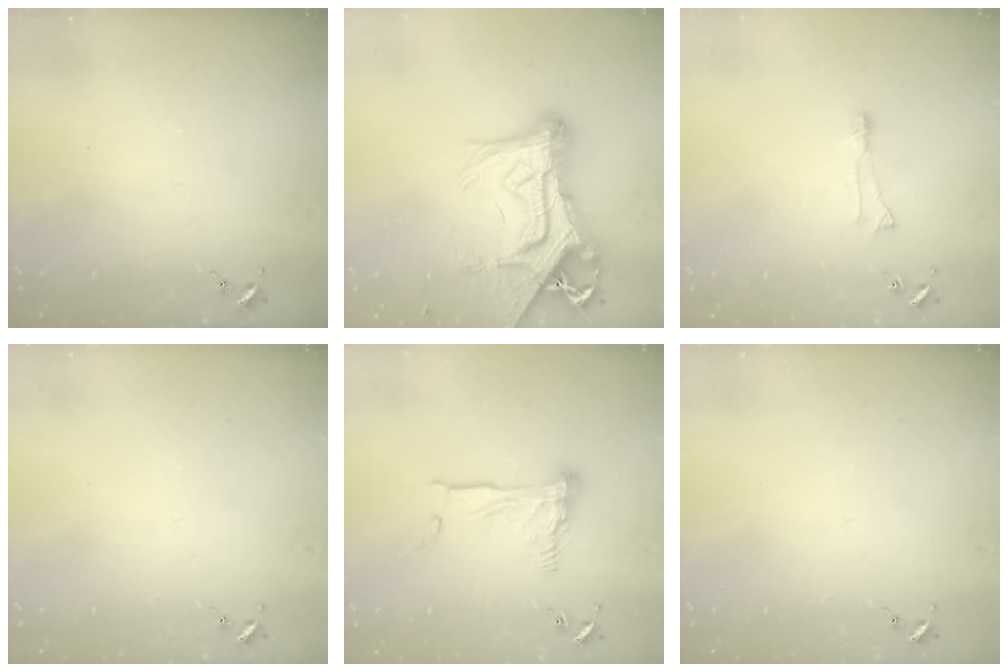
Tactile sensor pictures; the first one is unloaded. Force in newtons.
{"total": 21.5, "press": 21.4, "slide": 2.2}
{"total": 4.8, "press": 4.8, "slide": 0.4}
{"total": 0.0}
{"total": 13.5, "press": 13.5, "slide": 1.2}
{"total": 0.0}